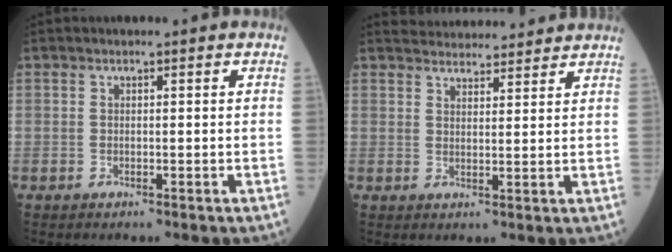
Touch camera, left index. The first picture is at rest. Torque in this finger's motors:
{"motor_torque": [-0.17, -0.39, -0.01, 0.00]}